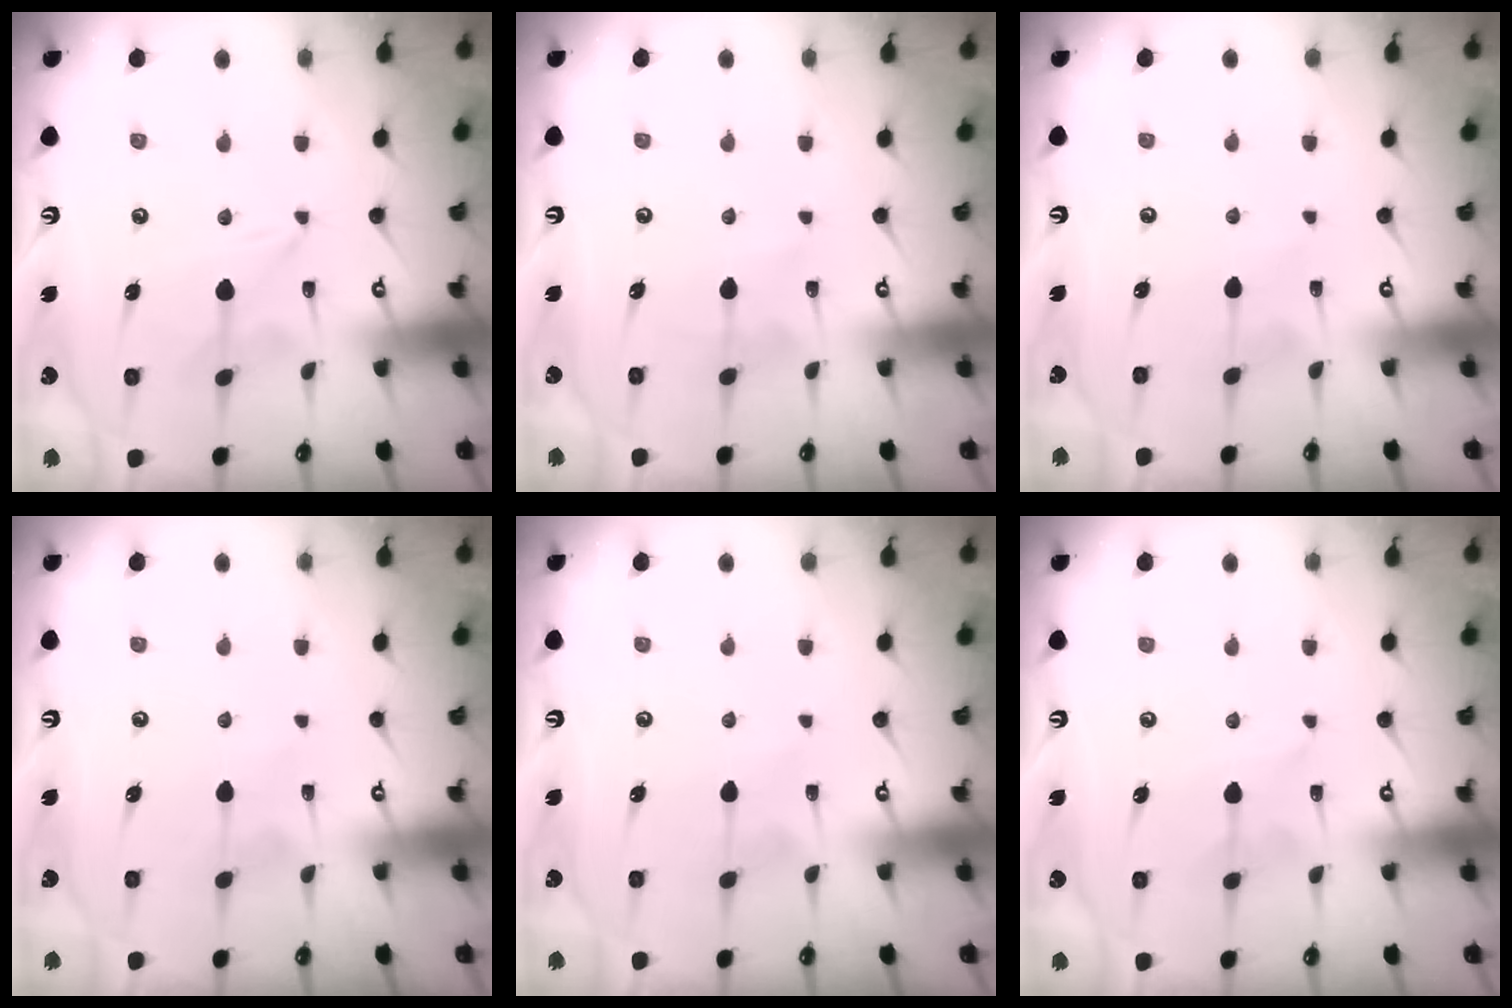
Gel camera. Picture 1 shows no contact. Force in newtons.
{"total": 2.4, "press": 2.4, "slide": 0.2}
{"total": 2.5, "press": 2.5, "slide": 0.3}
{"total": 1.2, "press": 1.1, "slide": 0.2}
{"total": 2.5, "press": 2.5, "slide": 0.3}
{"total": 1.6, "press": 1.6, "slide": 0.1}